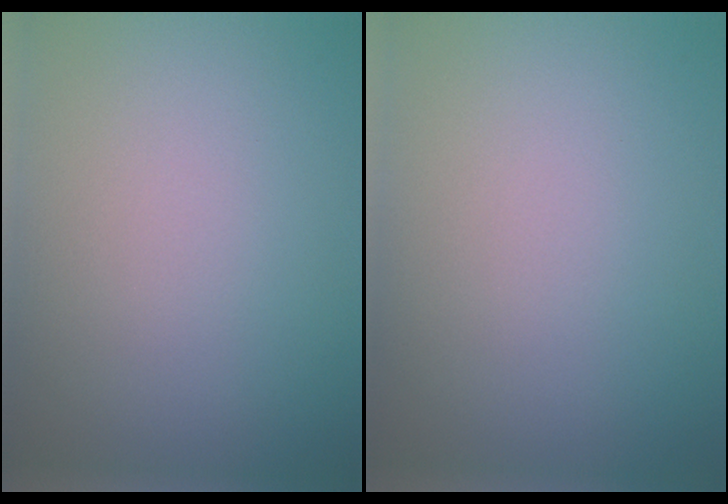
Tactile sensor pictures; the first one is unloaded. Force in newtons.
{"total": 0.0}